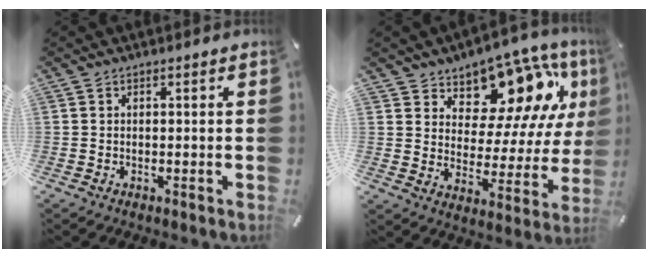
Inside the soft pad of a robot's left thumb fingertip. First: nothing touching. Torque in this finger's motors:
{"motor_torque": [2.46, 2.54, 0.33, -0.28, 0.09]}